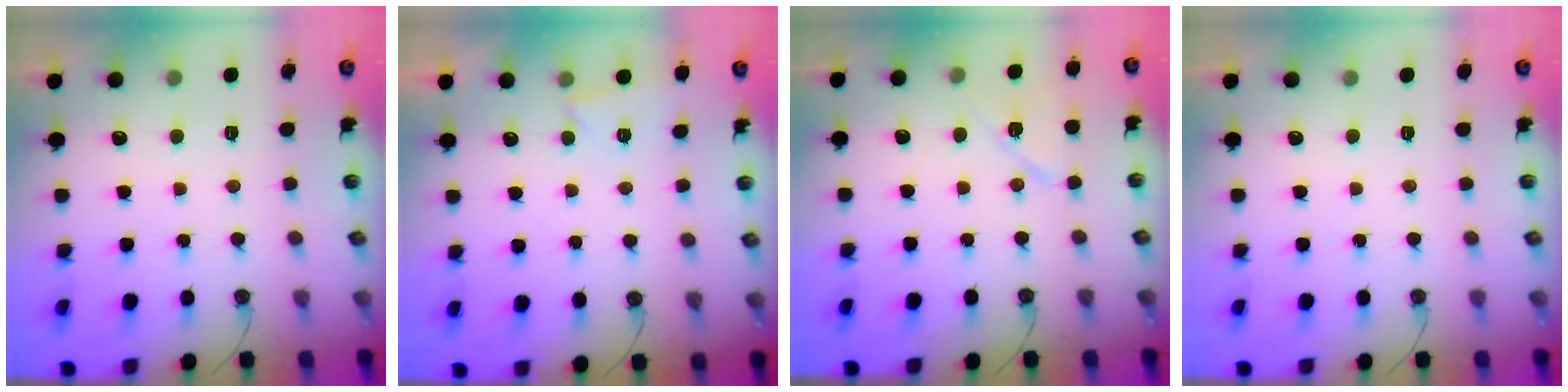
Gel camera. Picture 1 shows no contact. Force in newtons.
{"total": 2.1, "press": 1.9, "slide": 0.9}
{"total": 8.8, "press": 5.2, "slide": 7.1}
{"total": 1.5, "press": 0.5, "slide": 1.4}